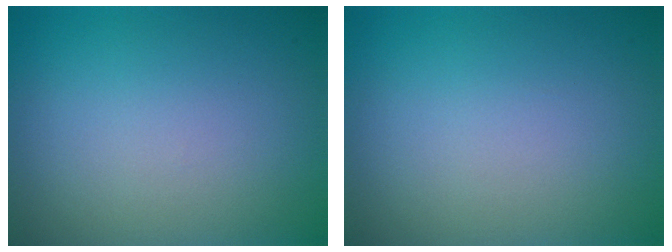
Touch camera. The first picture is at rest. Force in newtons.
{"total": 0.0}